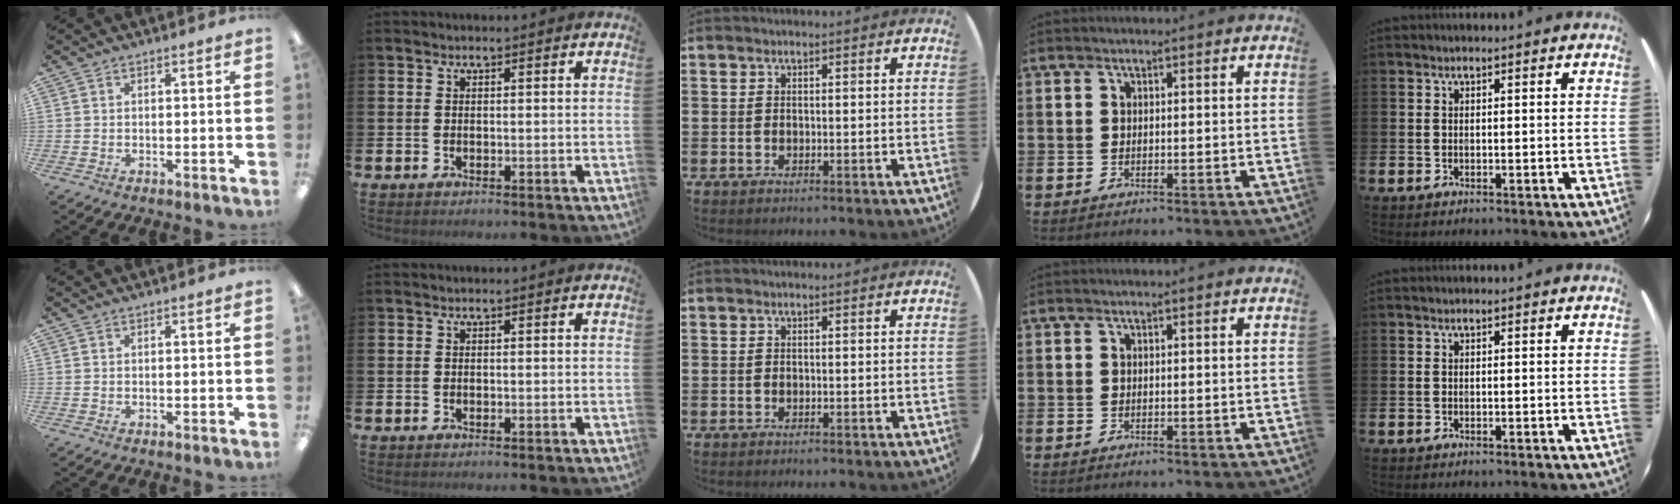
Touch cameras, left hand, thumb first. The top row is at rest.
{}